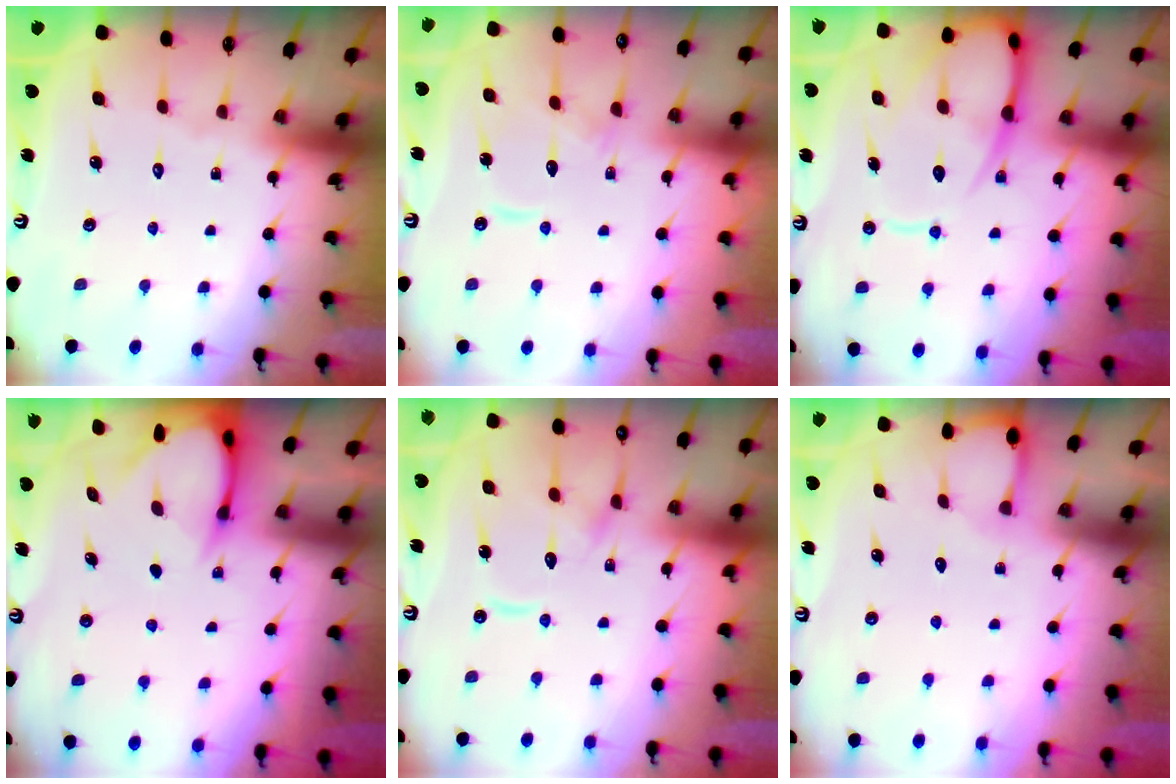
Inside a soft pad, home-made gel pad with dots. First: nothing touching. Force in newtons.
{"total": 8.9, "press": 8.8, "slide": 0.7}
{"total": 12.3, "press": 12.2, "slide": 1.4}
{"total": 3.8, "press": 3.8, "slide": 0.4}
{"total": 12.6, "press": 12.5, "slide": 1.3}
{"total": 2.5, "press": 2.4, "slide": 0.4}